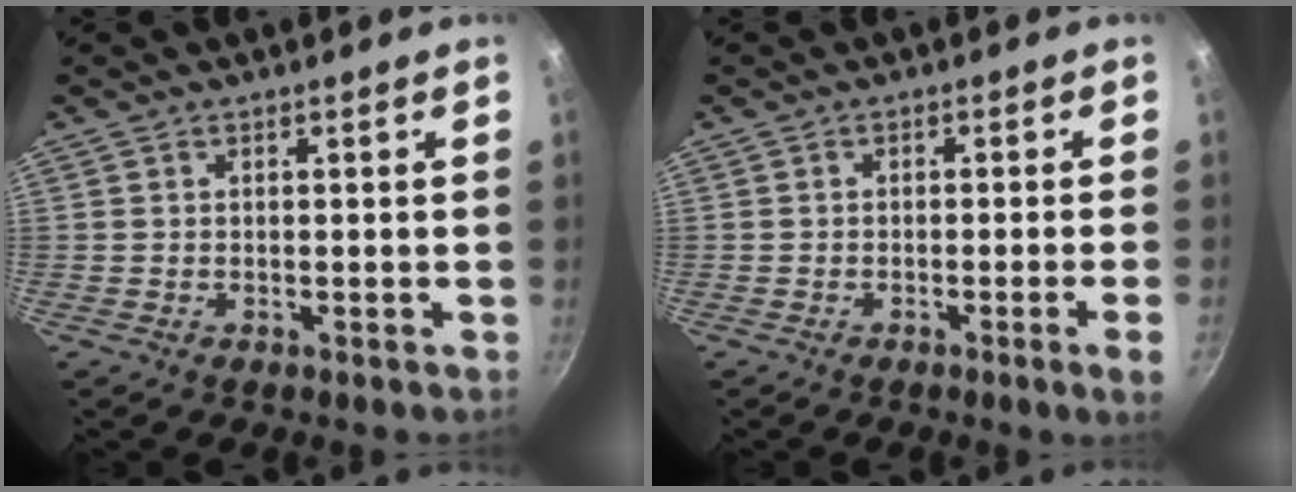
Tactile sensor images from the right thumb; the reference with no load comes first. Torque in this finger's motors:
{"motor_torque": [0.10, -0.15, 0.03, 0.45, -0.02]}